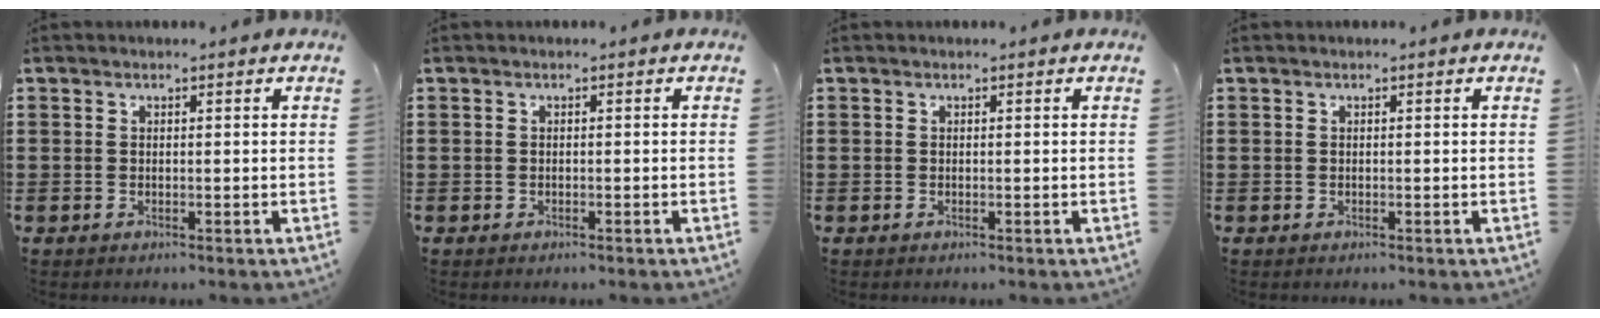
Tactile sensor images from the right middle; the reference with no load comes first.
{"total": 0.0}
{"total": 0.0}
{"total": 0.0}